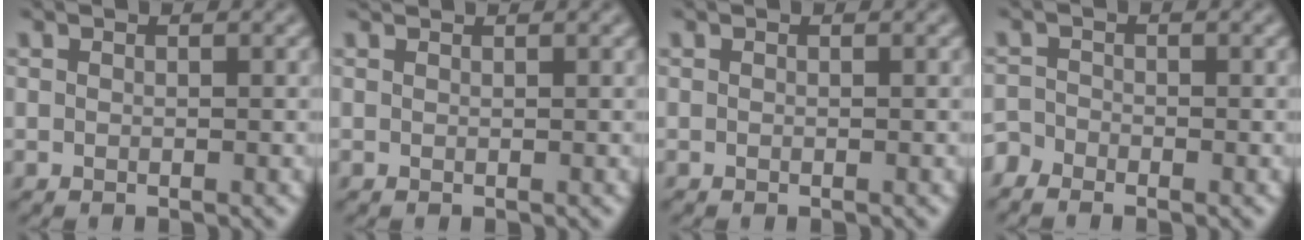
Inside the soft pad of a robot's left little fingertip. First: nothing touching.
{"total": 0.7, "force": [0.7, 0.1, 0.0], "torque": [-0.005, 0.006, 0.013]}
{"total": 0.0}
{"total": 2.0, "force": [-1.7, 0.9, 0.4], "torque": [-0.014, 0.001, -0.036]}